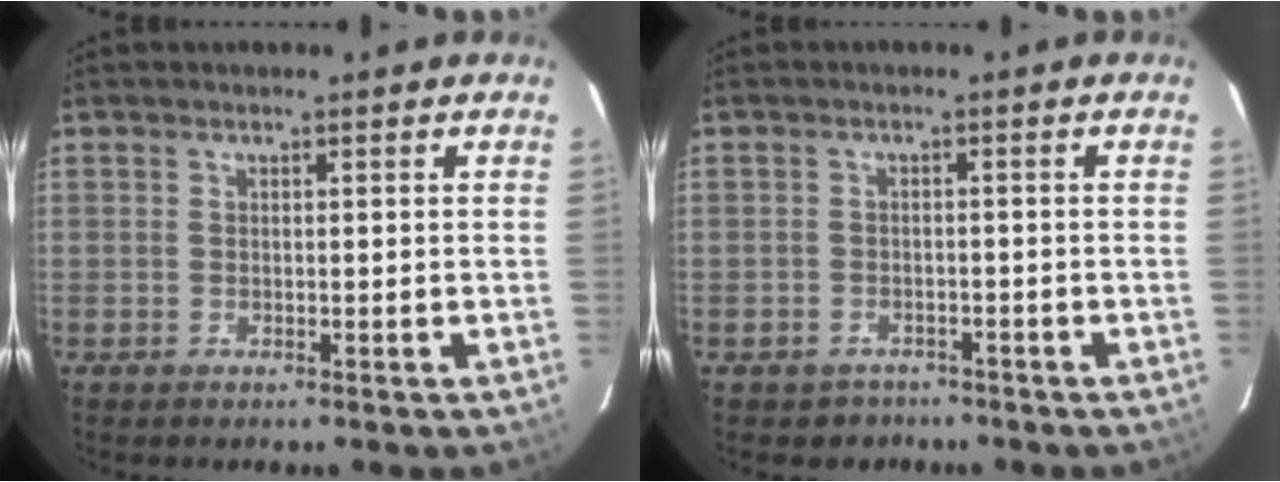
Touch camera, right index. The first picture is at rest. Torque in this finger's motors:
{"motor_torque": [0.24, -0.13, 0.00, -0.01]}